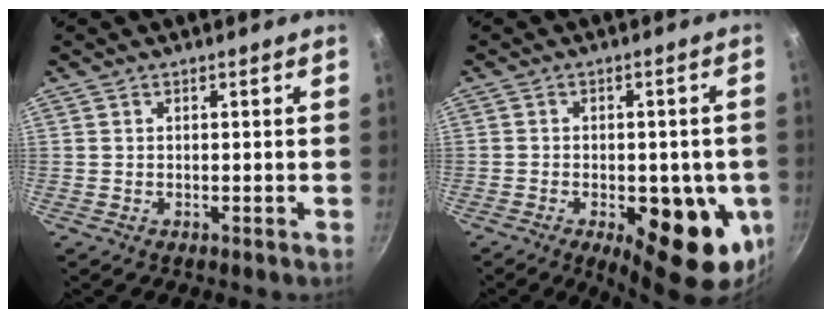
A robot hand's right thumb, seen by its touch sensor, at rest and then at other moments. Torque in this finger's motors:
{"motor_torque": [-0.16, 0.75, 0.97, -0.23, 0.09]}